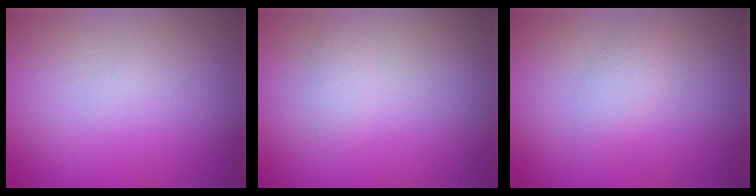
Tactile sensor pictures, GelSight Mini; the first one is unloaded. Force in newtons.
{"total": 1.1, "press": 1.1, "slide": 0.1}
{"total": 1.4, "press": 1.4, "slide": 0.0}